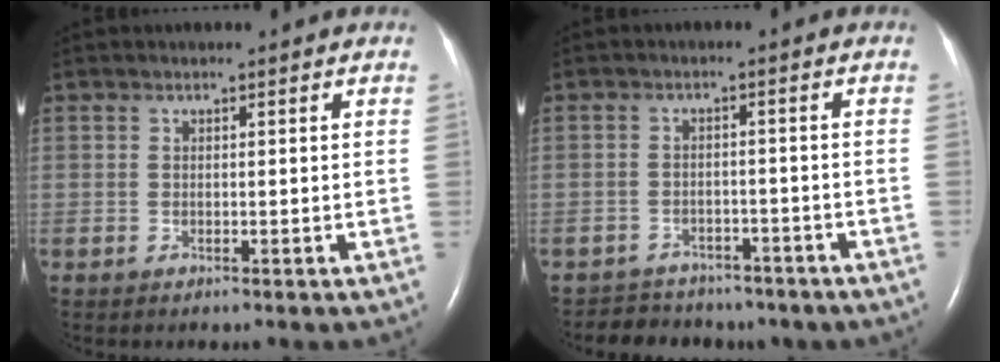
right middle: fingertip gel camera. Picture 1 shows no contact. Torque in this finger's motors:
{"motor_torque": [1.04, -1.09, 0.10, 0.07]}